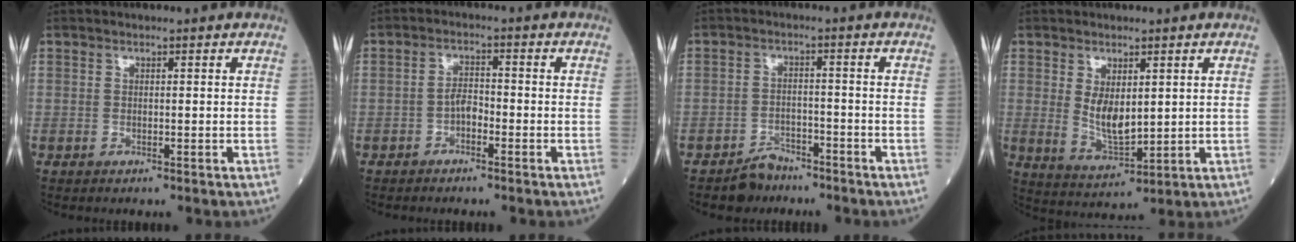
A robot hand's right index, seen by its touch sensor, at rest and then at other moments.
{"total": 2.4, "force": [-1.2, 1.1, 1.7], "torque": [-0.025, 0.007, -0.024]}
{"total": 4.0, "force": [-3.3, 2.3, 0.5], "torque": [-0.009, 0.007, -0.054]}
{"total": 6.0, "force": [1.4, 2.7, 5.2], "torque": [-0.102, -0.012, 0.039]}